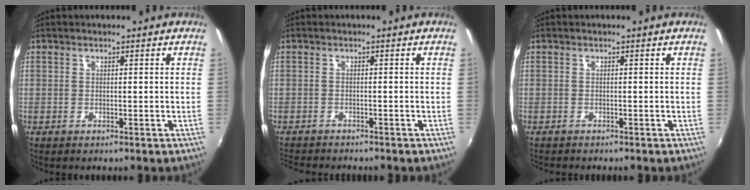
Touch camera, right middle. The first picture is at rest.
{"total": 5.5, "force": [-5.2, 0.9, 1.8], "torque": [-0.048, -0.018, -0.083]}
{"total": 1.3, "force": [-1.2, 0.1, 0.3], "torque": [-0.009, -0.007, -0.018]}